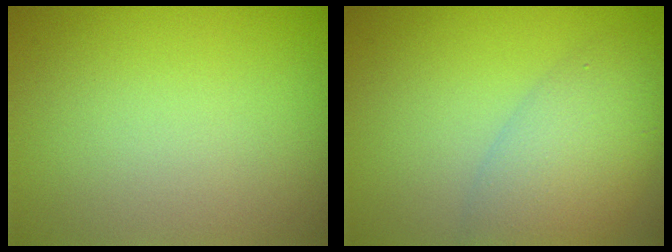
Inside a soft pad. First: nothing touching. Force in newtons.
{"total": 5.3, "press": 5.3, "slide": 0.3}